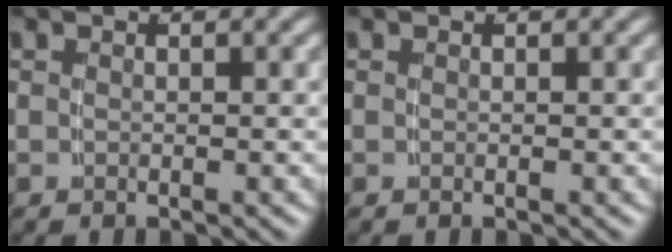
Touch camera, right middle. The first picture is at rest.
{"total": 0.0}